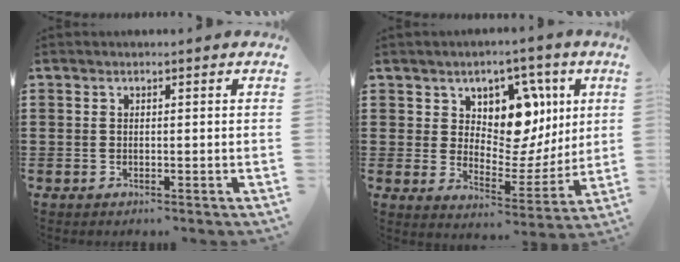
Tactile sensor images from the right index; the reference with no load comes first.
{"total": 9.3, "force": [4.8, 6.7, 4.3], "torque": [-0.085, -0.030, 0.083]}